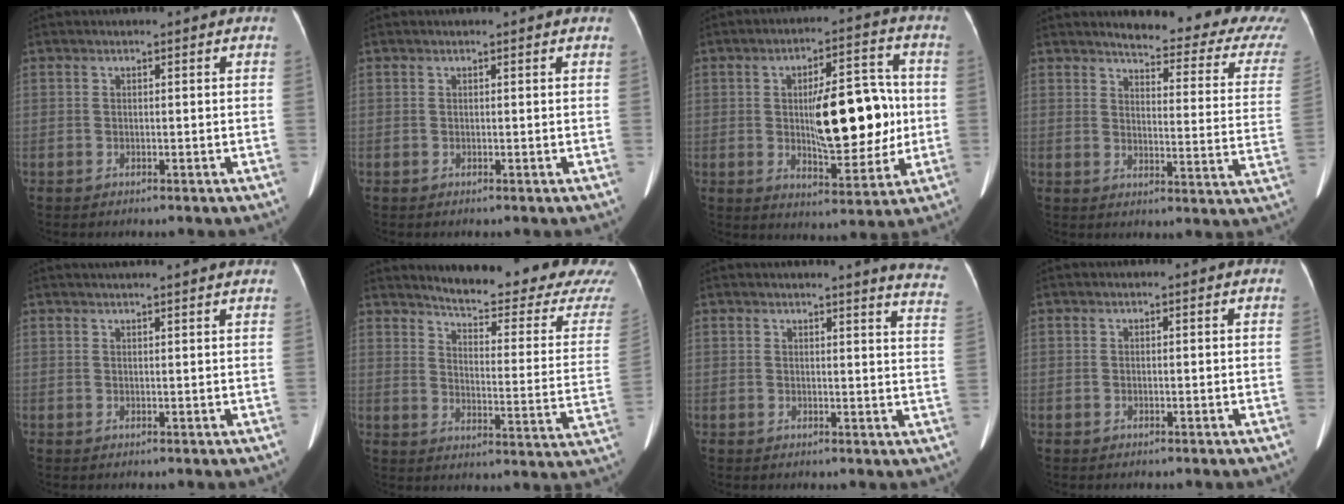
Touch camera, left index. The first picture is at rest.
{"total": 0.8, "force": [0.8, 0.0, 0.2], "torque": [-0.009, 0.006, 0.007]}
{"total": 13.5, "force": [0.2, 4.7, 12.7], "torque": [-0.194, 0.014, 0.010]}
{"total": 18.0, "force": [16.2, 2.2, 7.5], "torque": [-0.080, -0.069, 0.171]}
{"total": 7.5, "force": [6.8, -0.4, 3.1], "torque": [-0.040, 0.028, 0.072]}
{"total": 22.3, "force": [20.8, 1.2, 8.1], "torque": [-0.110, -0.104, 0.245]}
{"total": 9.7, "force": [9.1, -0.4, 3.5], "torque": [-0.023, -0.072, 0.067]}
{"total": 0.0}